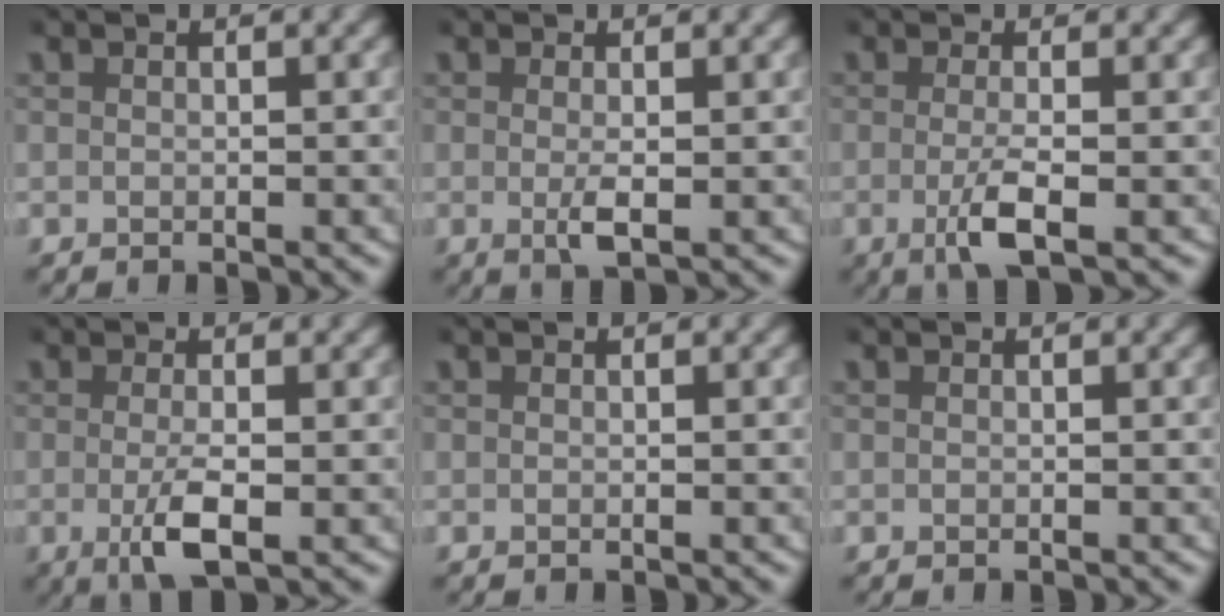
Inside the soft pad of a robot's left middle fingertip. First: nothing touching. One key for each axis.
{"total": 1.9, "fx": -0.2, "fy": 0.4, "fz": 1.9, "tx": -0.037, "ty": -0.010, "tz": 0.000}
{"total": 3.2, "fx": -1.0, "fy": 0.5, "fz": 3.0, "tx": -0.066, "ty": -0.016, "tz": -0.013}
{"total": 3.5, "fx": -0.9, "fy": 0.9, "fz": 3.3, "tx": -0.068, "ty": -0.016, "tz": -0.012}
{"total": 0.0}
{"total": 0.0}